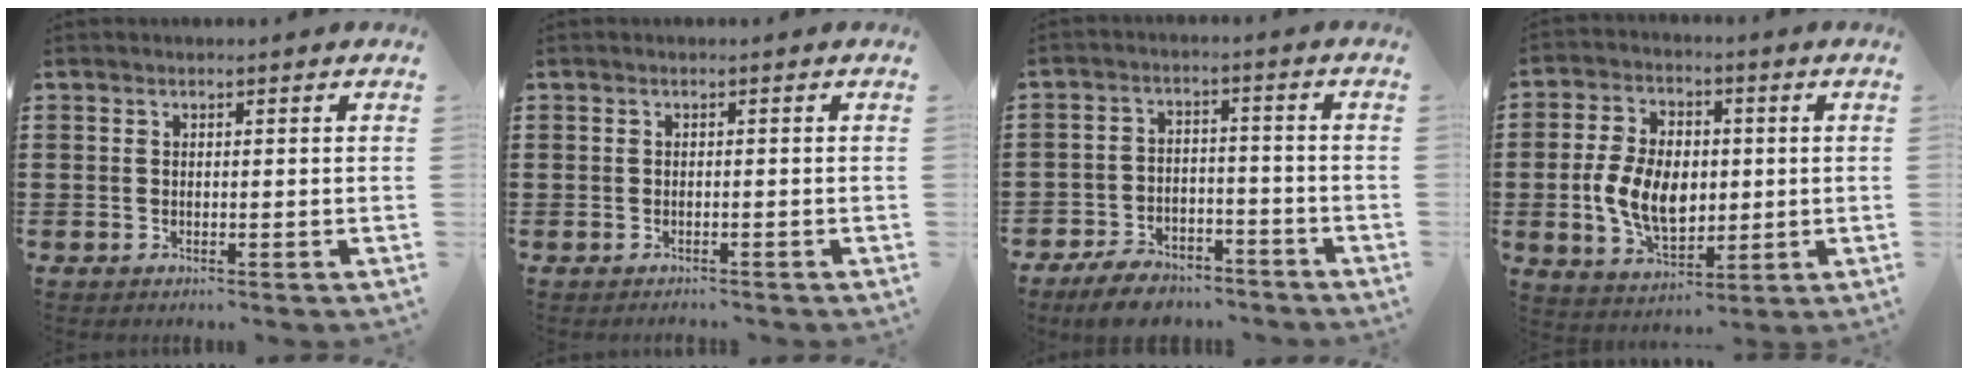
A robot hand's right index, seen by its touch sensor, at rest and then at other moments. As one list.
[{"total": 0.7, "force": [-0.7, 0.3, -0.1], "torque": [0.000, 0.002, -0.016]}, {"total": 5.9, "force": [-5.4, 1.9, 1.4], "torque": [-0.025, 0.019, -0.105]}, {"total": 9.3, "force": [-0.6, 6.0, 7.0], "torque": [-0.159, 0.011, -0.012]}]